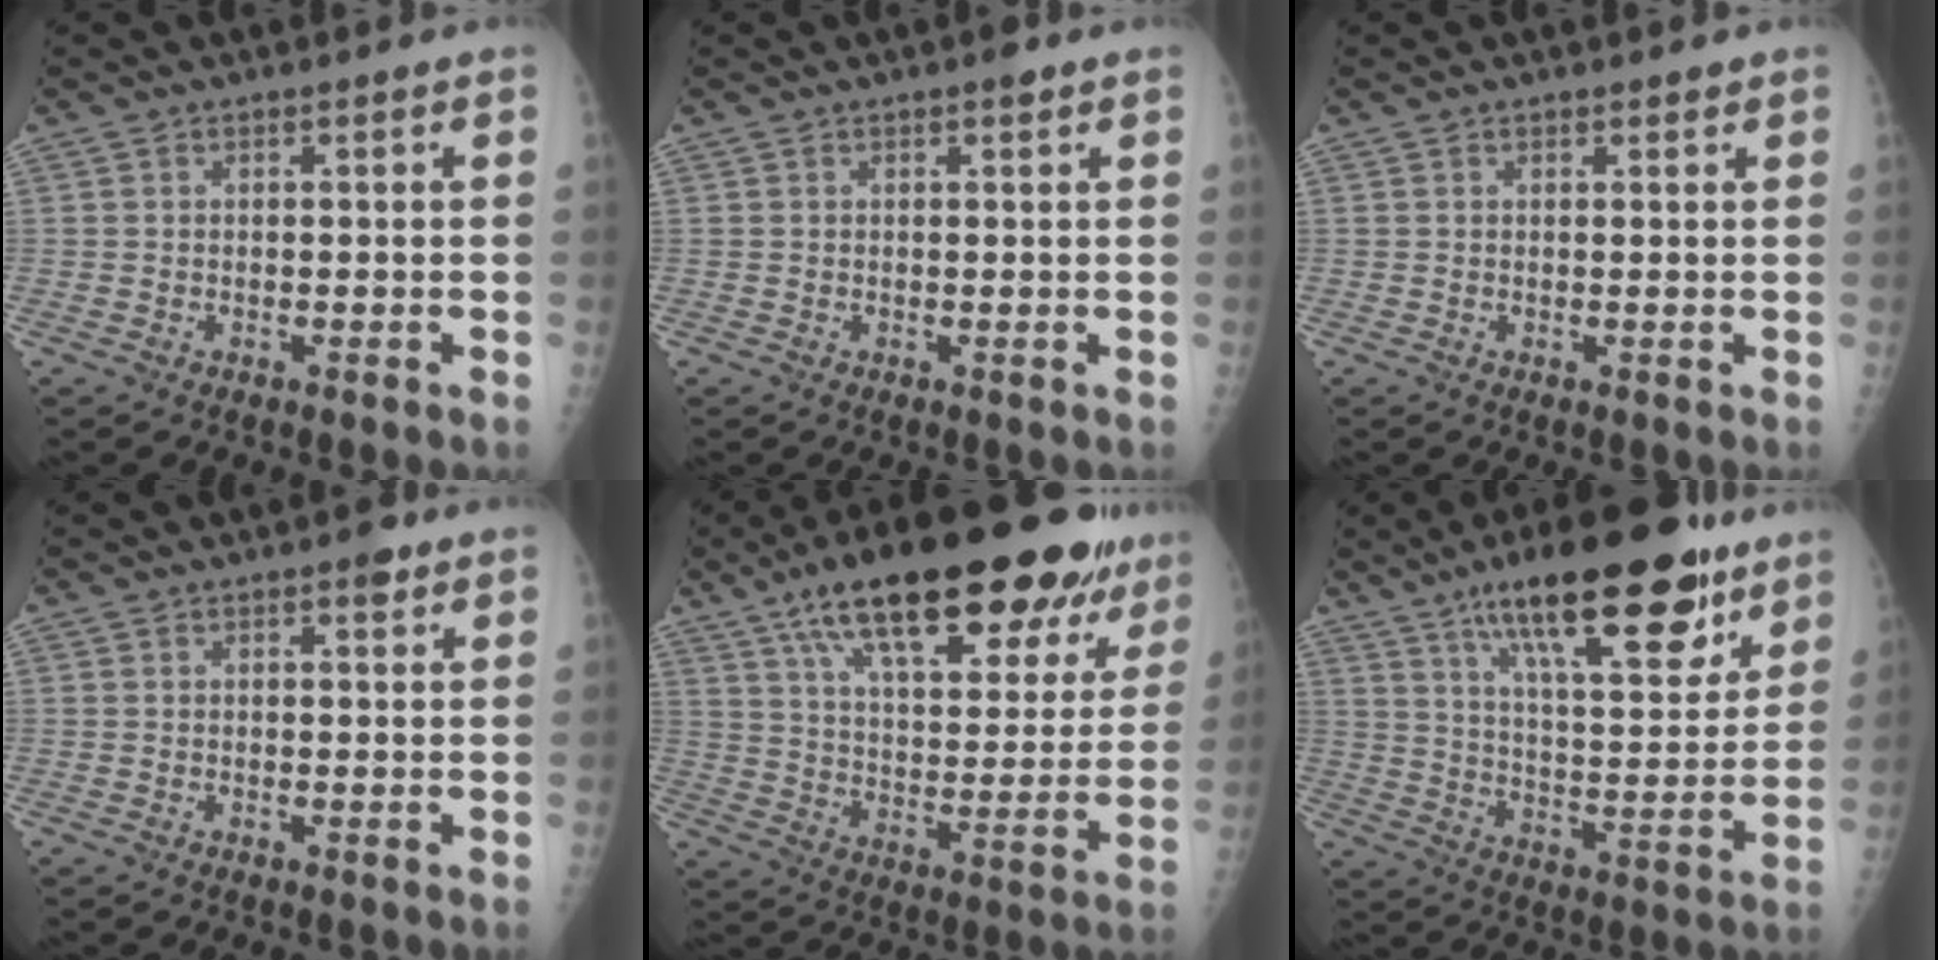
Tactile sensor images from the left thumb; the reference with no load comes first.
{"total": 1.3, "force": [0.8, 0.5, 0.9], "torque": [-0.010, -0.001, 0.009]}
{"total": 0.7, "force": [0.6, 0.3, 0.2], "torque": [0.001, -0.005, 0.008]}
{"total": 1.9, "force": [1.1, 0.8, 1.3], "torque": [-0.011, -0.002, 0.013]}
{"total": 28.8, "force": [18.2, 10.3, 19.8], "torque": [-0.267, -0.028, 0.277]}
{"total": 23.7, "force": [14.5, 7.8, 17.0], "torque": [-0.231, -0.049, 0.232]}